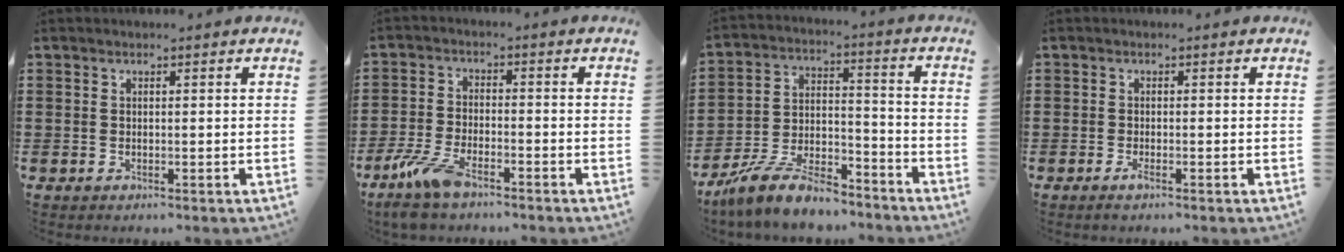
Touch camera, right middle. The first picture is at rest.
{"total": 6.8, "force": [-4.7, 2.1, 4.5], "torque": [-0.111, -0.010, -0.095]}
{"total": 9.6, "force": [-8.3, 2.7, 4.0], "torque": [-0.083, 0.023, -0.162]}
{"total": 1.4, "force": [-0.6, 0.2, 1.2], "torque": [-0.022, -0.001, -0.011]}